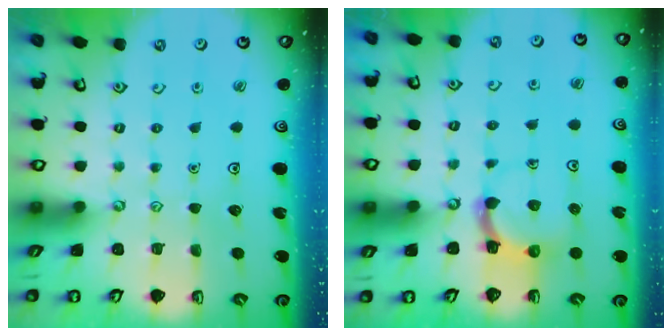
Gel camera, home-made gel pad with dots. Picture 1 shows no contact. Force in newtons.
{"total": 4.6, "press": 4.6, "slide": 0.8}